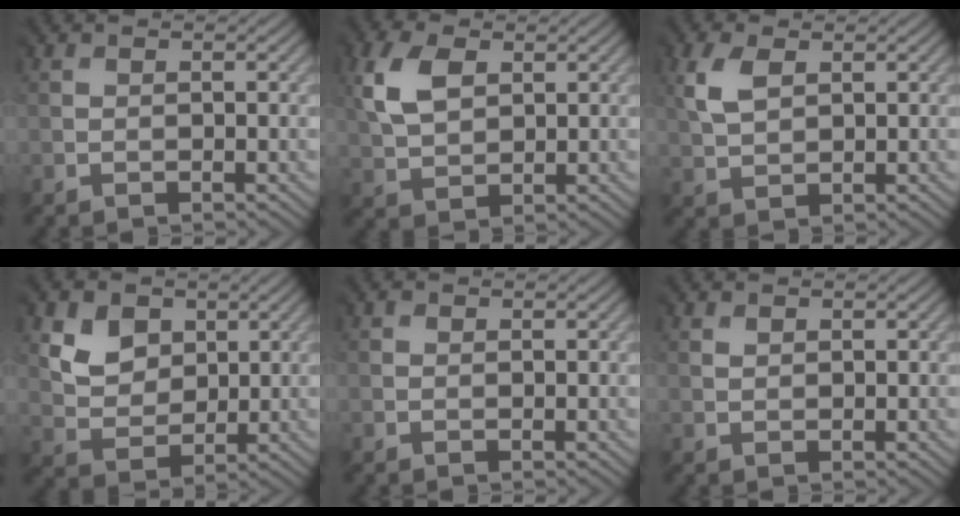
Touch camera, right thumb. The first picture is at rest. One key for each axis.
{"total": 5.6, "fx": 2.5, "fy": 3.7, "fz": 3.4, "tx": -0.100, "ty": 0.010, "tz": 0.047}
{"total": 3.5, "fx": 1.9, "fy": 2.1, "fz": 1.9, "tx": -0.062, "ty": 0.006, "tz": 0.036}
{"total": 5.2, "fx": 3.0, "fy": 4.0, "fz": 1.7, "tx": -0.066, "ty": -0.009, "tz": 0.047}
{"total": 0.6, "fx": 0.3, "fy": 0.5, "fz": 0.0, "tx": 0.004, "ty": -0.001, "tz": 0.003}
{"total": 1.1, "fx": 1.0, "fy": 0.3, "fz": -0.4, "tx": 0.003, "ty": 0.000, "tz": 0.019}